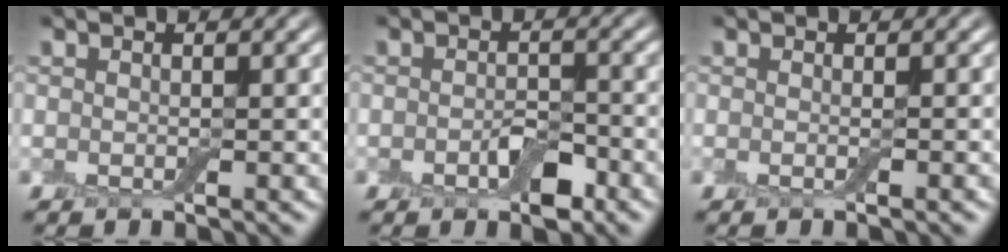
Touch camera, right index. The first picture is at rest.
{"total": 2.7, "force": [-1.1, 1.3, 2.0], "torque": [-0.033, 0.000, -0.017]}
{"total": 0.9, "force": [-0.2, 0.1, 0.9], "torque": [-0.013, -0.005, -0.005]}